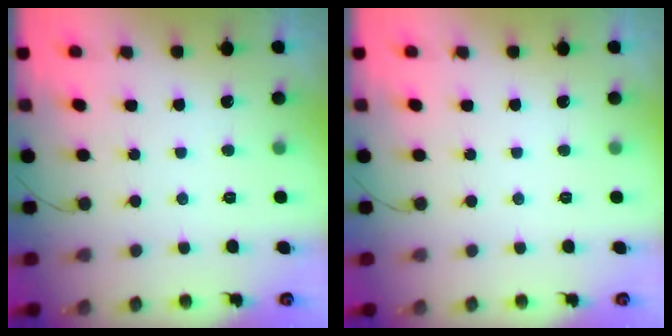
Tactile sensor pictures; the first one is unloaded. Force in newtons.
{"total": 0.0}